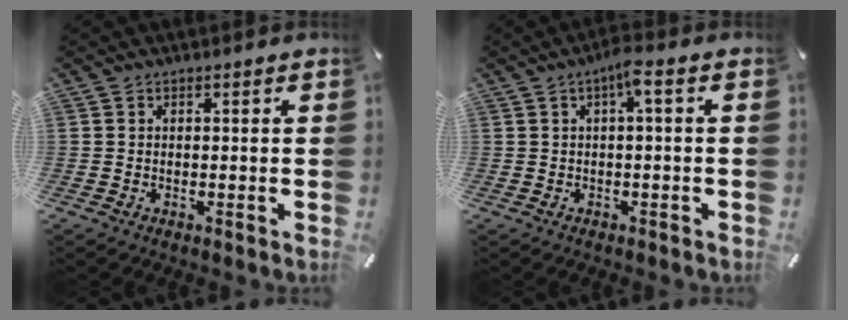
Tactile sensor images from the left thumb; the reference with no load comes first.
{"total": 3.7, "force": [0.6, 0.6, 3.6], "torque": [-0.072, 0.008, 0.007]}